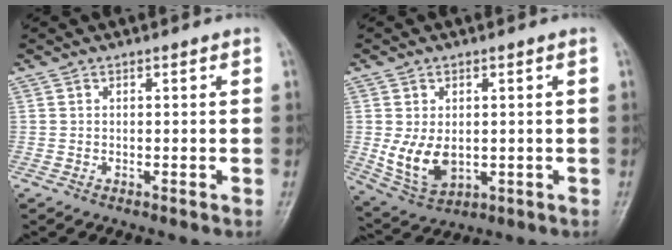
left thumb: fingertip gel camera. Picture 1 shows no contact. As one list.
[{"total": 8.3, "force": [-0.3, 5.5, 6.2], "torque": [-0.104, -0.012, 0.012]}]